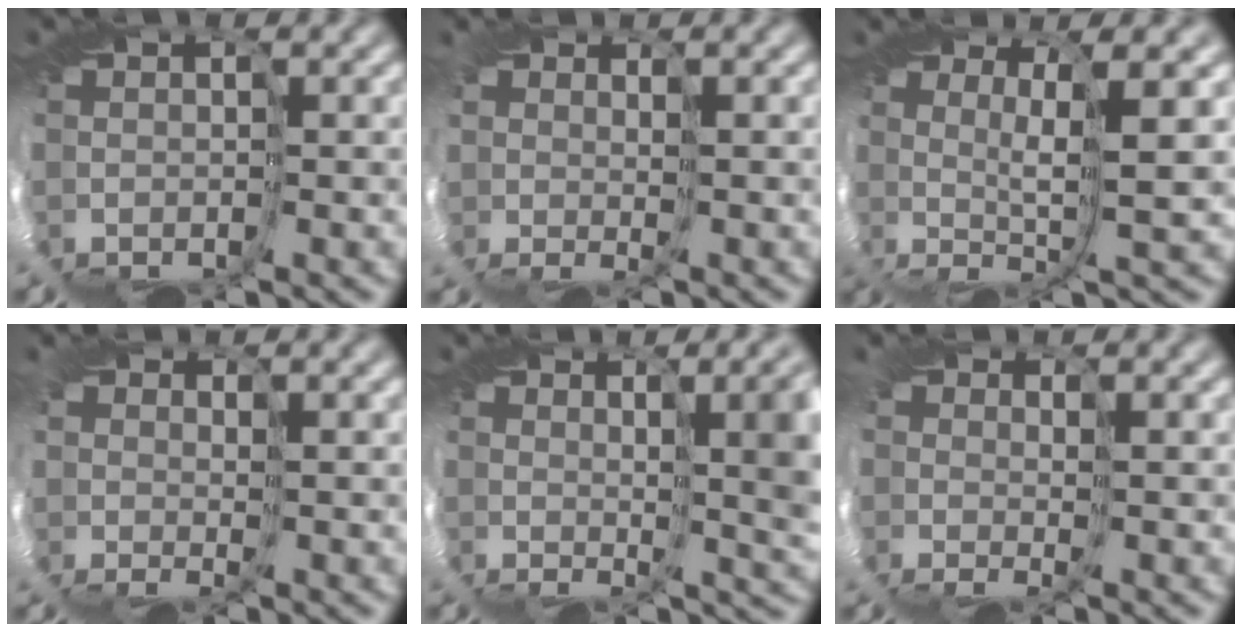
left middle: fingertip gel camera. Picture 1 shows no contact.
{"total": 1.4, "force": [0.9, 1.0, 0.6], "torque": [-0.017, 0.001, 0.017]}
{"total": 3.5, "force": [1.5, -0.4, 3.1], "torque": [-0.064, 0.005, 0.019]}
{"total": 0.9, "force": [0.8, 0.2, 0.3], "torque": [-0.013, 0.000, 0.012]}
{"total": 8.4, "force": [1.5, 2.9, 7.7], "torque": [-0.097, 0.001, 0.031]}
{"total": 1.2, "force": [0.5, 0.6, 0.9], "torque": [-0.024, 0.004, 0.005]}